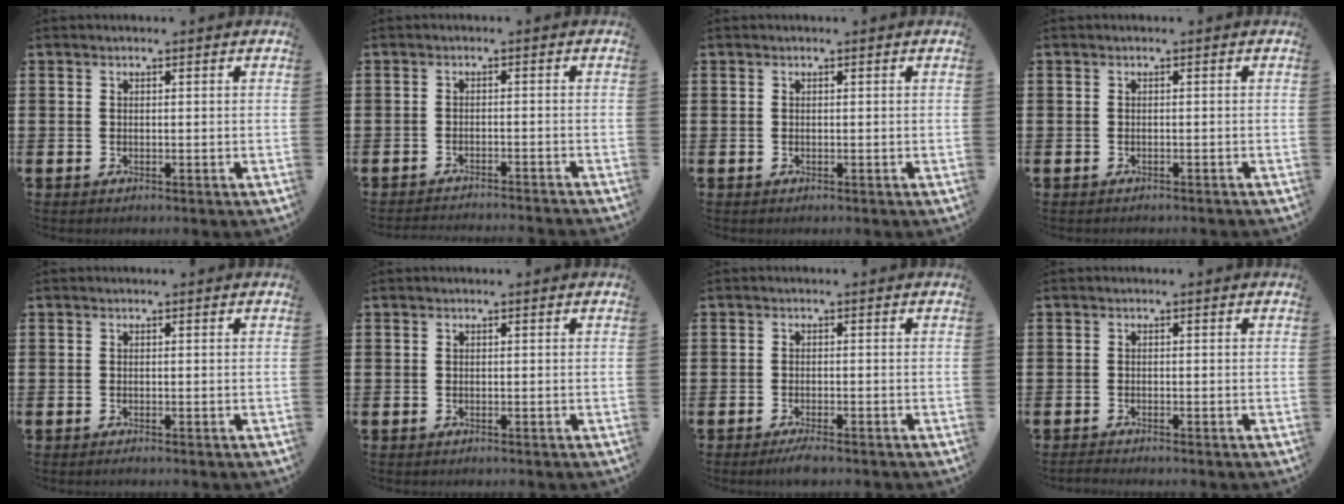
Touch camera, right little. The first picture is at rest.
{"total": 1.2, "force": [-1.2, -0.2, 0.0], "torque": [-0.001, 0.005, -0.025]}
{"total": 0.0}
{"total": 0.0}
{"total": 0.0}
{"total": 0.0}
{"total": 1.6, "force": [-1.2, 0.1, 1.0], "torque": [-0.018, 0.001, -0.023]}
{"total": 0.6, "force": [-0.5, 0.0, 0.3], "torque": [-0.005, -0.002, -0.011]}